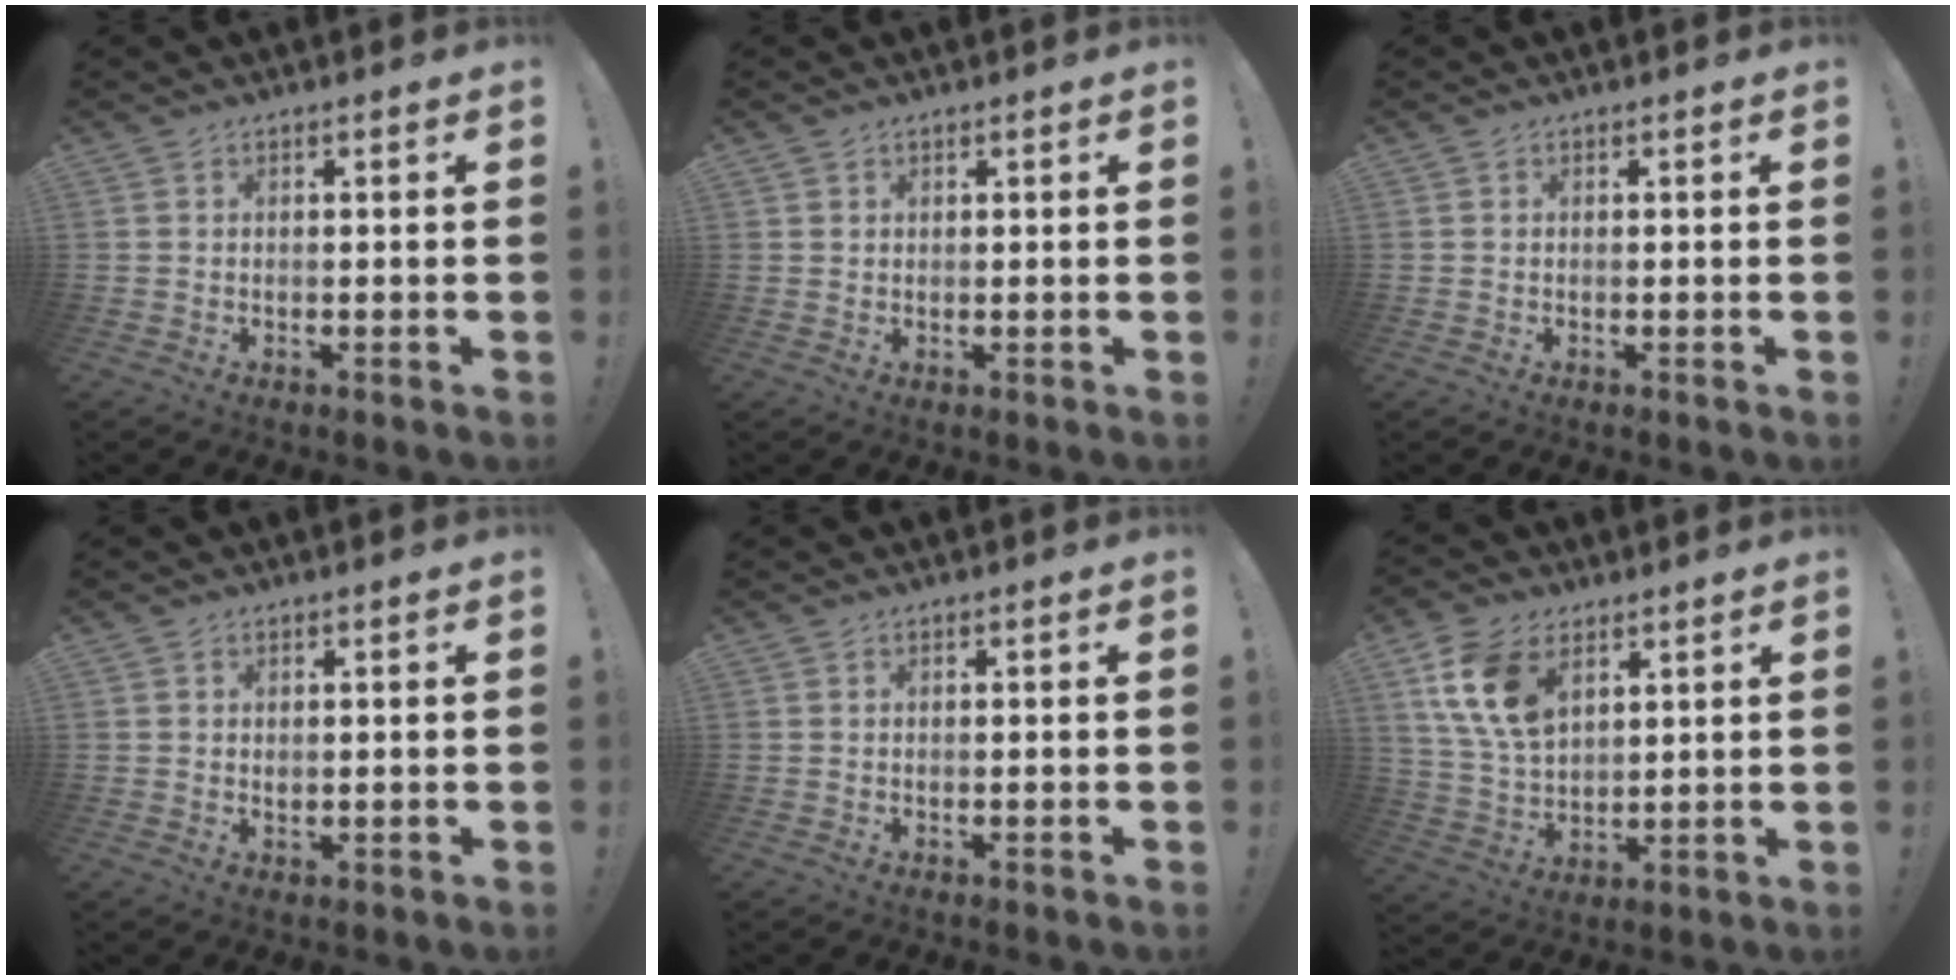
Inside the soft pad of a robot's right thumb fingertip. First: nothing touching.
{"total": 0.9, "force": [0.6, 0.7, 0.0], "torque": [0.003, 0.000, 0.011]}
{"total": 0.0}
{"total": 0.8, "force": [0.3, 0.8, 0.1], "torque": [-0.003, 0.002, 0.006]}
{"total": 0.0}
{"total": 14.2, "force": [6.7, 9.2, 8.5], "torque": [-0.165, -0.015, 0.131]}